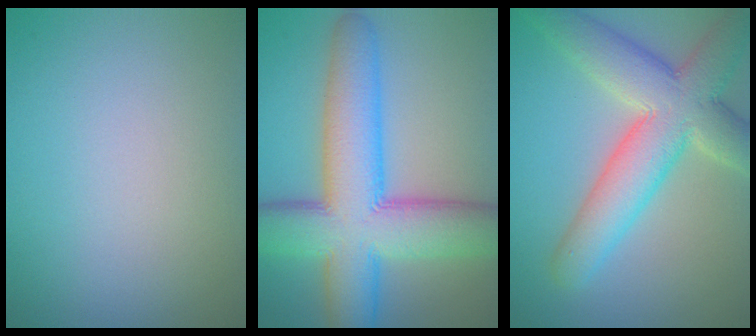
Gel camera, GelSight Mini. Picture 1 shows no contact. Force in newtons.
{"total": 11.7, "press": 11.7, "slide": 0.1}
{"total": 8.8, "press": 8.8, "slide": 0.6}